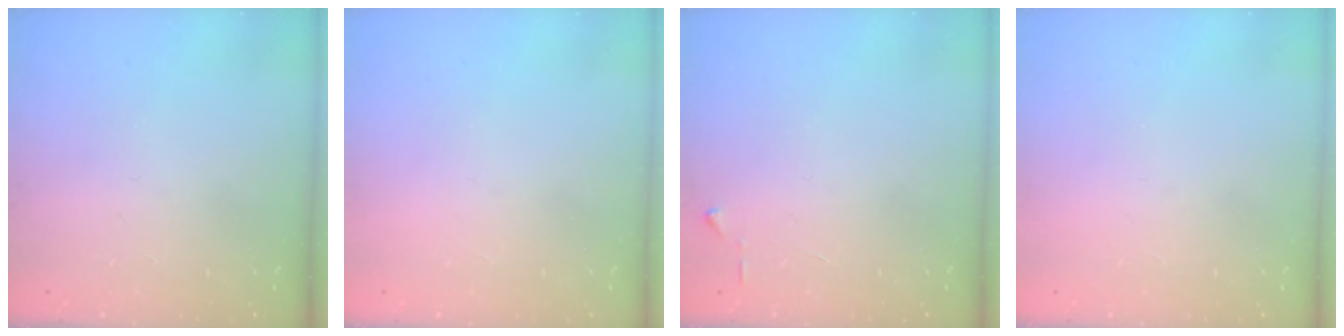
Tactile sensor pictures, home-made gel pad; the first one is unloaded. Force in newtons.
{"total": 1.5, "press": 1.5, "slide": 0.1}
{"total": 3.0, "press": 2.9, "slide": 0.4}
{"total": 1.5, "press": 1.5, "slide": 0.1}